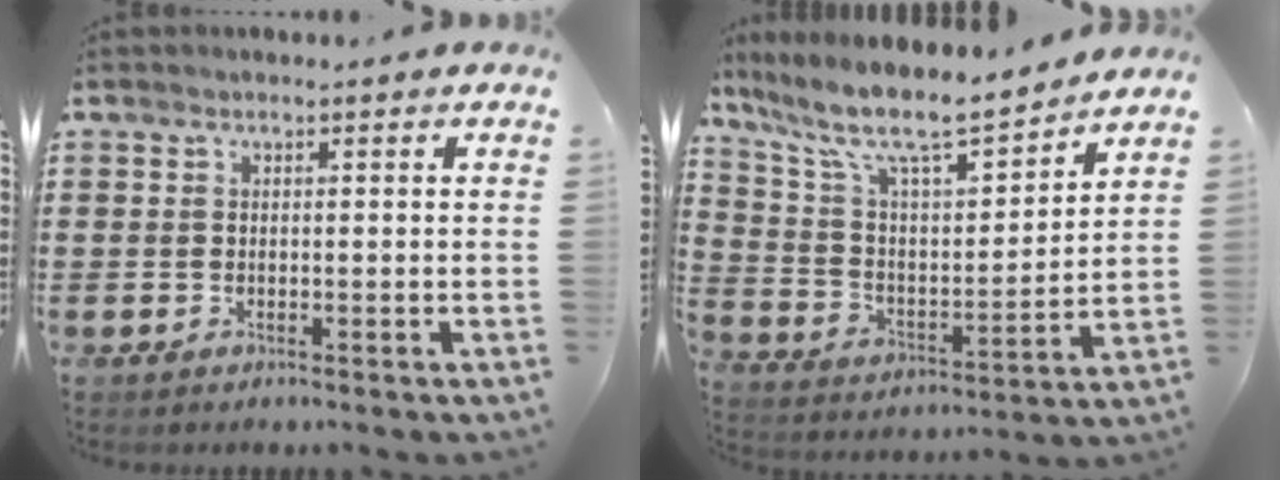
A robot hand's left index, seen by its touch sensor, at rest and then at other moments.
{"total": 9.9, "force": [8.2, 1.9, 5.1], "torque": [-0.136, -0.052, 0.138]}